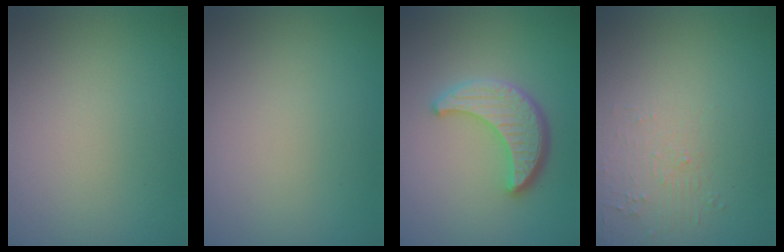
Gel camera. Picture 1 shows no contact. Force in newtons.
{"total": 0.0}
{"total": 4.6, "press": 3.8, "slide": 2.6}
{"total": 1.6, "press": 0.4, "slide": 1.6}